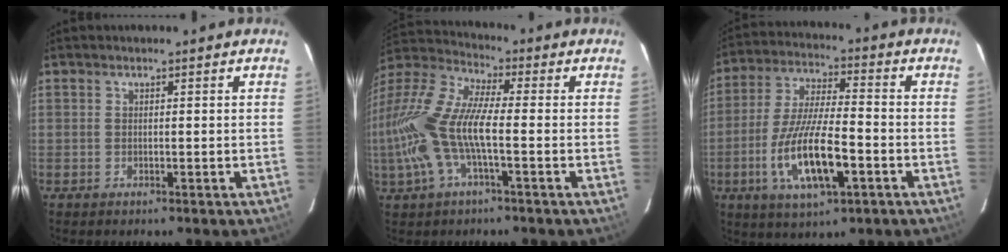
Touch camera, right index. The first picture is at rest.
{"total": 16.9, "force": [-2.5, 5.2, 15.9], "torque": [-0.319, 0.000, -0.055]}
{"total": 15.2, "force": [-5.4, 4.2, 13.6], "torque": [-0.281, -0.016, -0.095]}